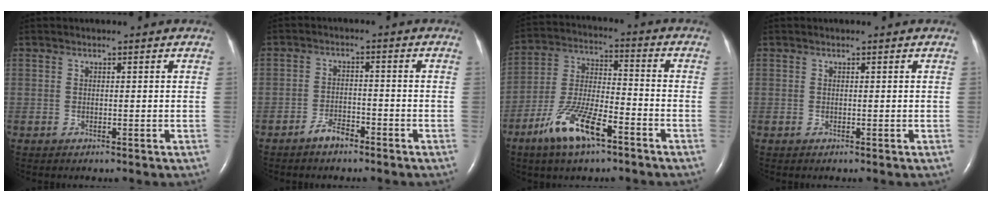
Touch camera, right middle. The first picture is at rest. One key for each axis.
{"total": 3.2, "fx": -2.6, "fy": 1.2, "fz": 1.5, "tx": -0.030, "ty": 0.002, "tz": -0.045}
{"total": 11.9, "fx": -7.0, "fy": 3.2, "fz": 9.0, "tx": -0.191, "ty": -0.002, "tz": -0.128}
{"total": 0.0}